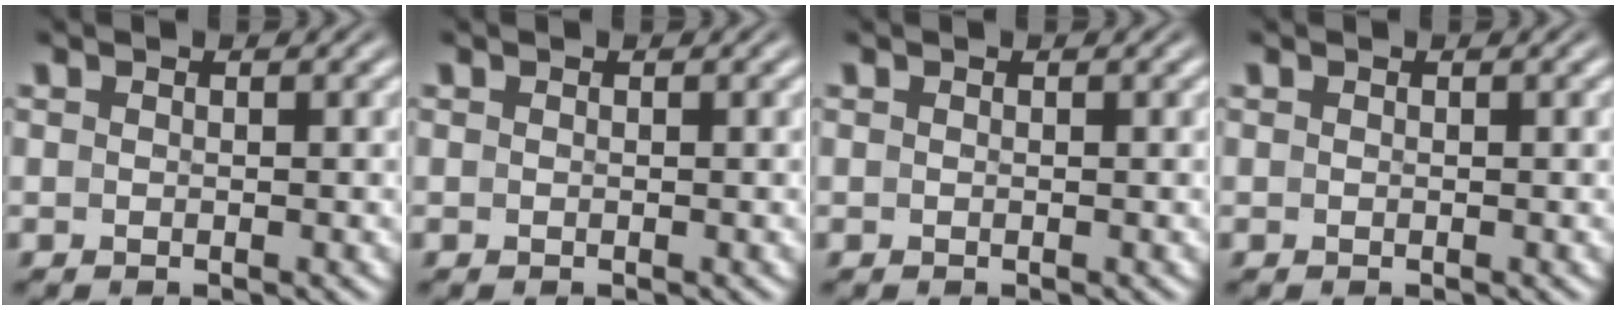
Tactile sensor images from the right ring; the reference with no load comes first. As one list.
[{"total": 0.0}, {"total": 0.0}, {"total": 0.0}]